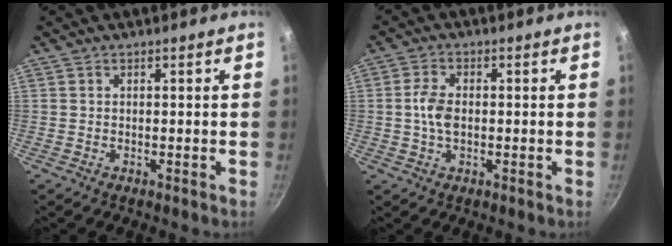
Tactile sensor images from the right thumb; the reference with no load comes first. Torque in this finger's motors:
{"motor_torque": [0.60, 0.62, 0.67, 0.15, 0.13]}